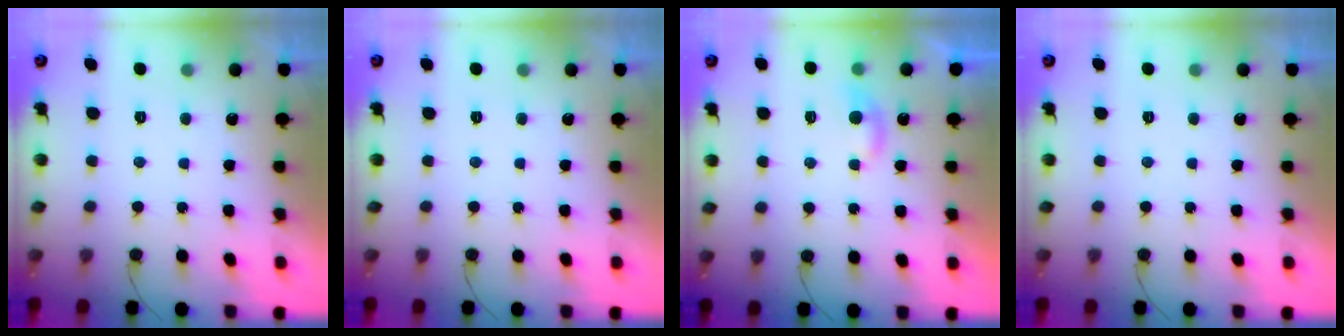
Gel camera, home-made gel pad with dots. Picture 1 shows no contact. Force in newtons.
{"total": 0.0}
{"total": 5.3, "press": 5.2, "slide": 0.6}
{"total": 0.0}